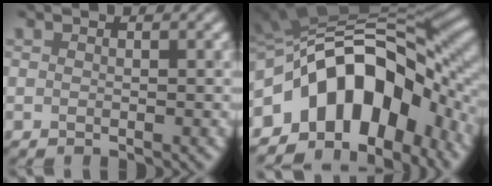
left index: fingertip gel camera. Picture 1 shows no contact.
{"total": 13.5, "force": [-4.4, 8.2, 9.8], "torque": [-0.133, 0.020, -0.091]}